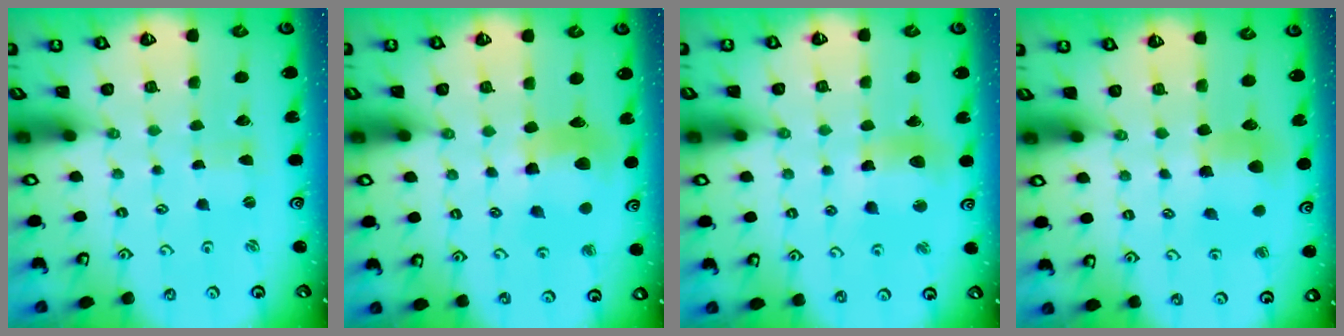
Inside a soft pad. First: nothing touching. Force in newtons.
{"total": 12.0, "press": 11.9, "slide": 1.7}
{"total": 10.0, "press": 9.5, "slide": 3.2}
{"total": 7.1, "press": 7.1, "slide": 0.5}